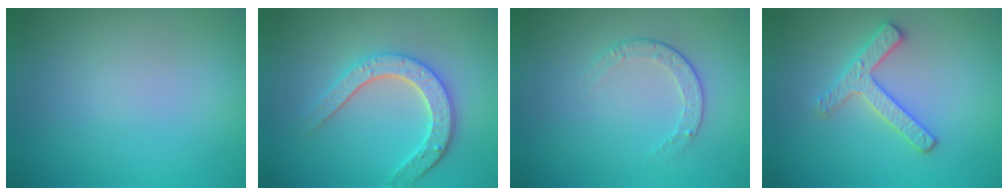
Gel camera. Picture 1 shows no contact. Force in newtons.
{"total": 3.8, "press": 3.4, "slide": 1.8}
{"total": 1.6, "press": 1.2, "slide": 1.1}
{"total": 2.5, "press": 2.5, "slide": 0.4}